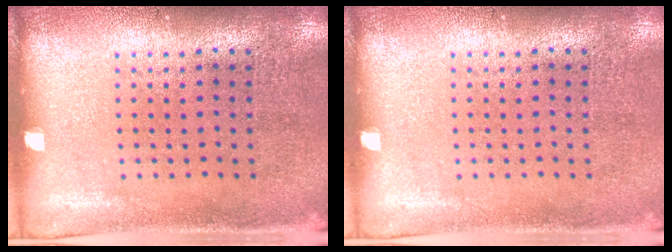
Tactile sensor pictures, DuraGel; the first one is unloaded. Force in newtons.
{"total": 0.0}